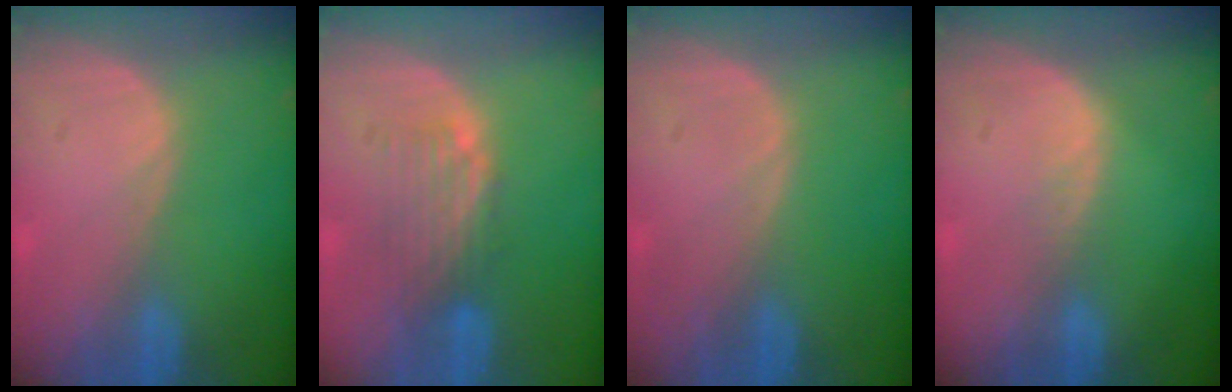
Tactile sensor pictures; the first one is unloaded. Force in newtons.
{"total": 4.8, "press": 4.1, "slide": 2.5}
{"total": 0.0}
{"total": 1.3, "press": 1.3, "slide": 0.1}